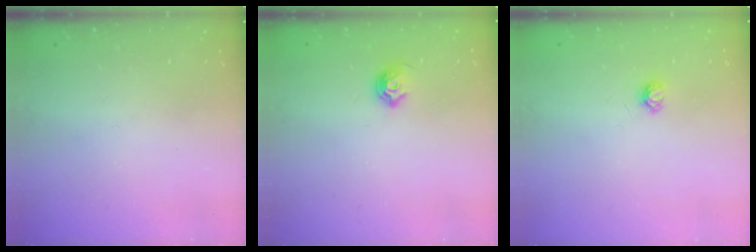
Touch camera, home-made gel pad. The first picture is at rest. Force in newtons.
{"total": 7.5, "press": 7.4, "slide": 1.0}
{"total": 3.9, "press": 3.8, "slide": 0.4}